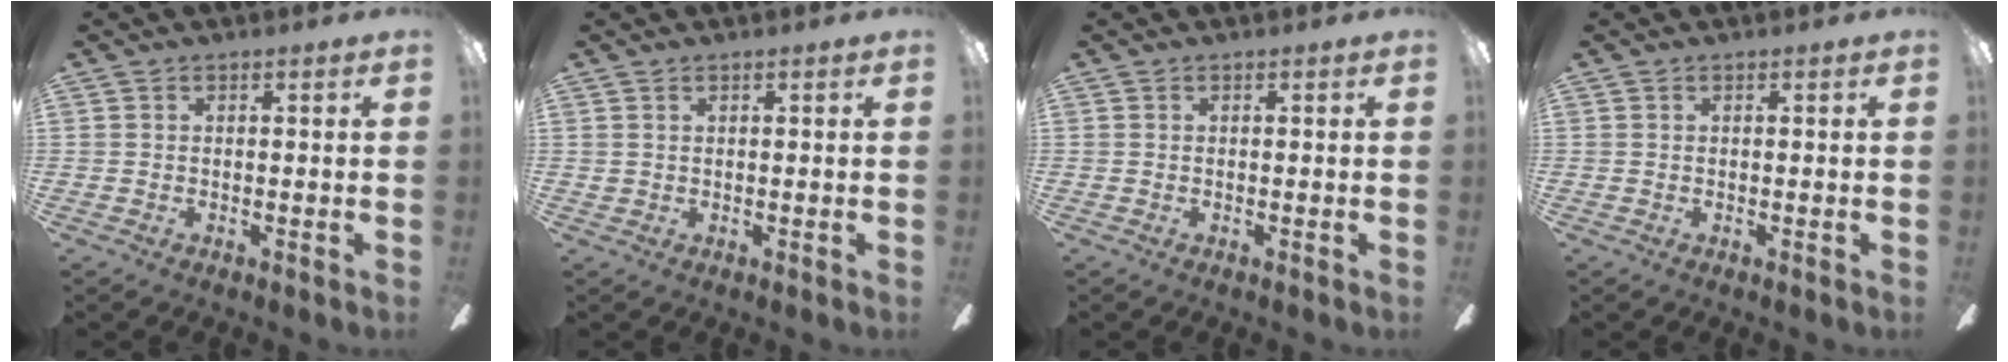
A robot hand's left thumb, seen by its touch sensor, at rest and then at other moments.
{"total": 0.9, "force": [0.7, 0.5, 0.1], "torque": [-0.003, 0.001, 0.014]}
{"total": 0.0}
{"total": 0.0}